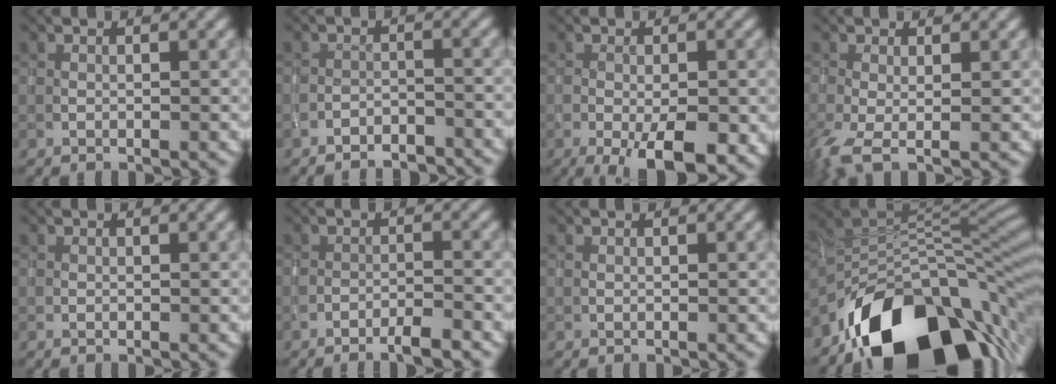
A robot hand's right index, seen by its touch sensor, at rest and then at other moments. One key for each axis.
{"total": 3.5, "fx": -3.4, "fy": 0.7, "fz": 0.3, "tx": 0.000, "ty": -0.001, "tz": -0.058}
{"total": 6.9, "fx": -3.0, "fy": 2.7, "fz": 5.6, "tx": -0.090, "ty": -0.014, "tz": -0.039}
{"total": 3.5, "fx": -1.3, "fy": 1.3, "fz": 3.0, "tx": -0.076, "ty": -0.011, "tz": -0.027}
{"total": 0.0}
{"total": 2.7, "fx": -2.3, "fy": 0.2, "fz": 1.4, "tx": -0.019, "ty": 0.003, "tz": -0.041}
{"total": 0.0}
{"total": 15.8, "fx": -8.7, "fy": 8.4, "fz": 10.2, "tx": -0.165, "ty": 0.006, "tz": -0.137}